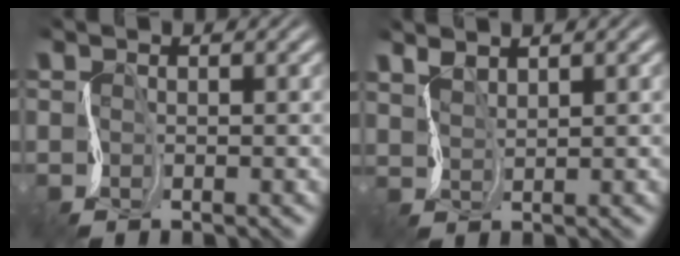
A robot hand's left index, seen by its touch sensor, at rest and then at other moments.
{"total": 2.4, "force": [2.1, -0.7, -0.9], "torque": [-0.003, 0.001, 0.039]}